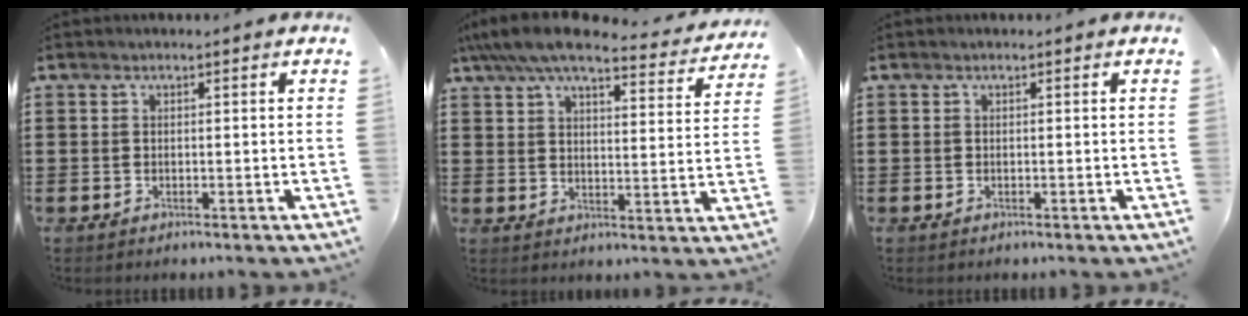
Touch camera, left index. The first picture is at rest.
{"total": 7.7, "force": [6.6, 1.0, 3.9], "torque": [-0.098, -0.029, 0.114]}
{"total": 0.0}